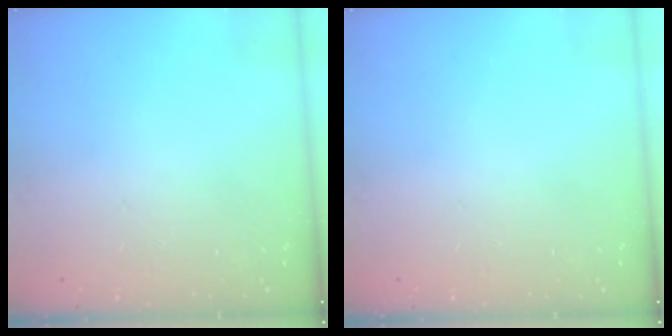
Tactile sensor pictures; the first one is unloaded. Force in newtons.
{"total": 0.0}